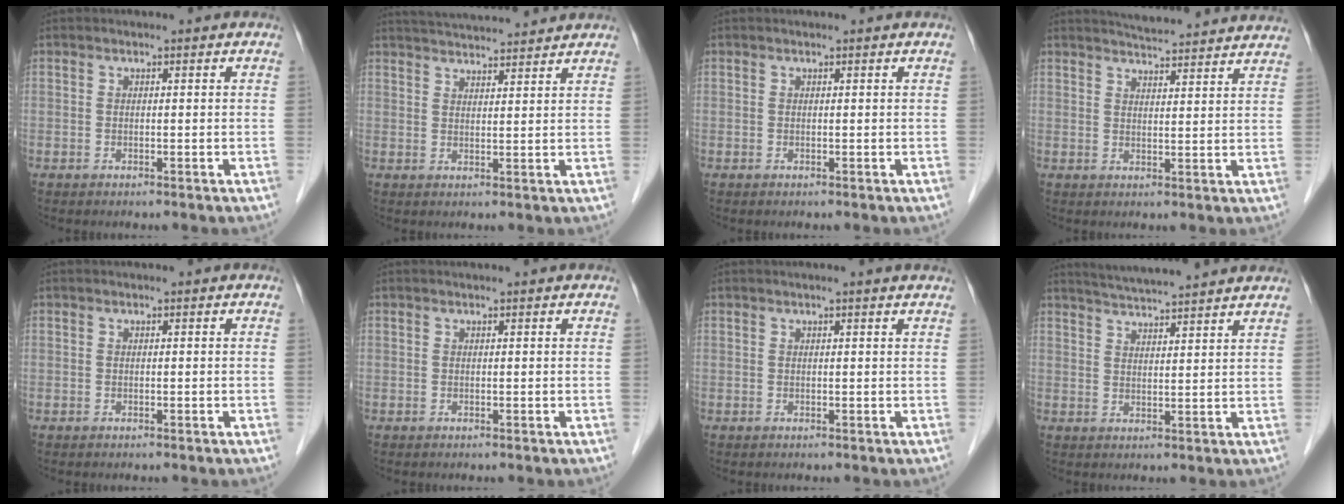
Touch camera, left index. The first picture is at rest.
{"total": 11.4, "force": [10.7, 1.3, 3.6], "torque": [-0.059, 0.025, 0.160]}
{"total": 0.8, "force": [0.7, 0.3, 0.2], "torque": [0.000, 0.008, 0.011]}
{"total": 14.3, "force": [13.6, 1.1, 4.2], "torque": [-0.054, 0.008, 0.169]}
{"total": 0.0}
{"total": 1.3, "force": [1.2, 0.4, 0.5], "torque": [0.000, 0.015, 0.017]}
{"total": 3.6, "force": [3.2, 0.0, 1.6], "torque": [-0.016, 0.014, 0.032]}
{"total": 12.3, "force": [11.3, 0.2, 4.8], "torque": [-0.077, 0.022, 0.156]}